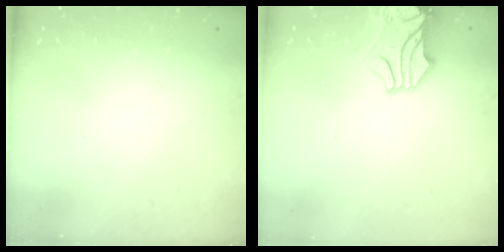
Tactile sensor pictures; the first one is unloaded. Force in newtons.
{"total": 1.6, "press": 1.1, "slide": 1.2}